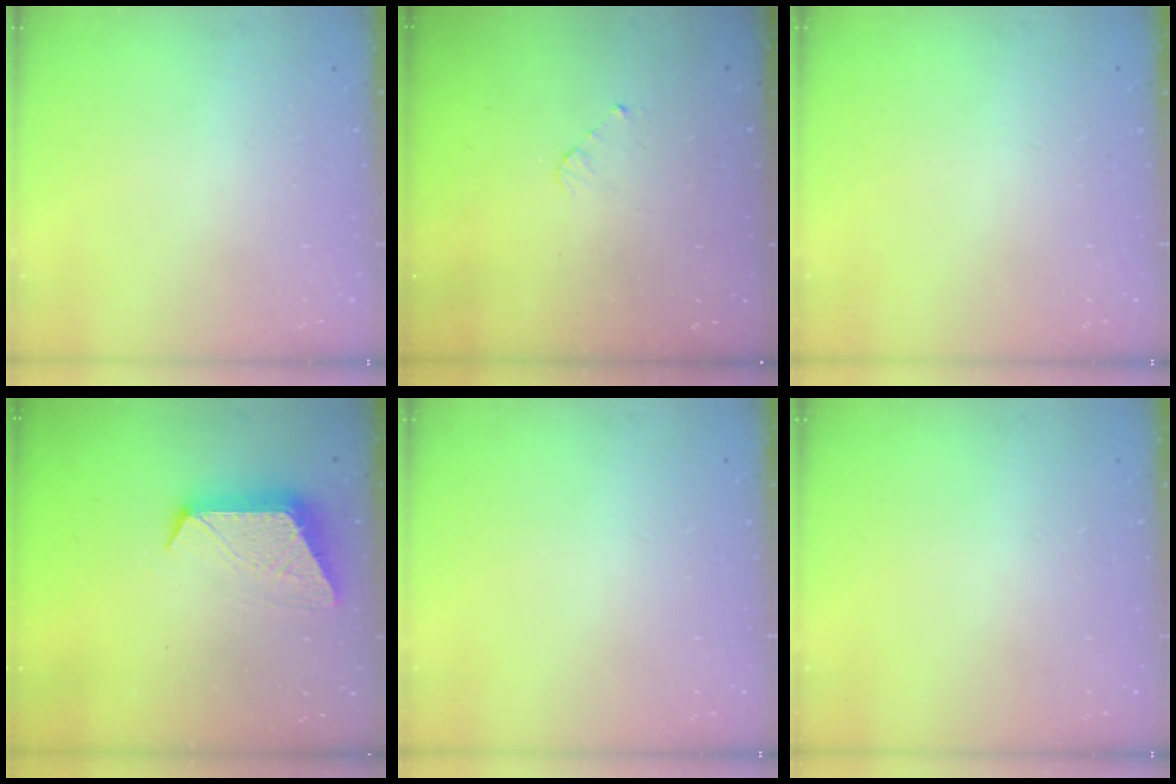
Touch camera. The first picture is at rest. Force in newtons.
{"total": 3.0, "press": 2.9, "slide": 0.2}
{"total": 0.0}
{"total": 10.2, "press": 10.1, "slide": 0.5}
{"total": 0.0}
{"total": 0.0}